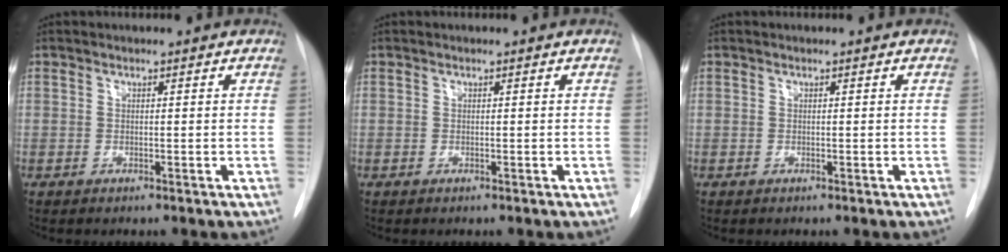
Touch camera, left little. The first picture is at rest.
{"total": 0.0}
{"total": 0.0}